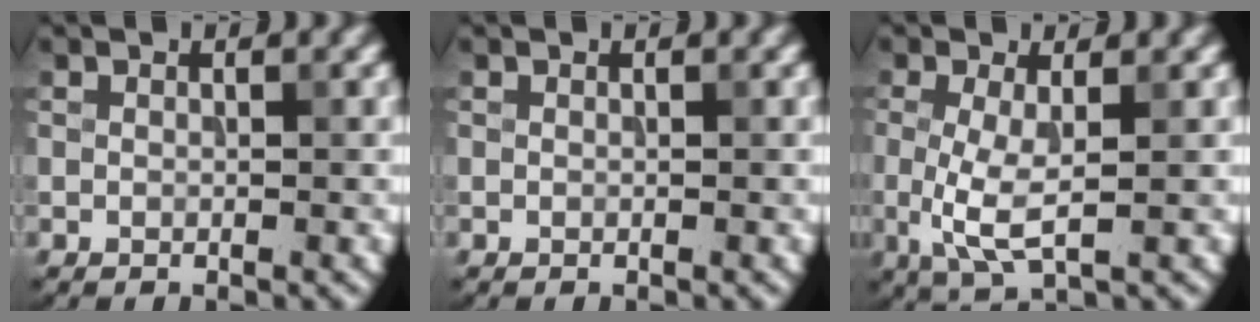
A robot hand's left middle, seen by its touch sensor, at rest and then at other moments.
{"total": 0.0}
{"total": 3.7, "force": [-0.2, 0.8, 3.6], "torque": [-0.091, -0.006, -0.003]}